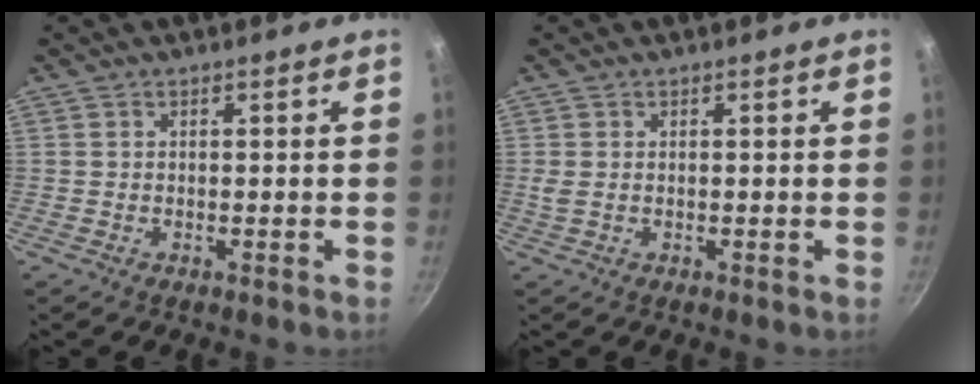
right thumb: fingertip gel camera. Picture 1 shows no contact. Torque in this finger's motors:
{"motor_torque": [-0.37, 0.37, 0.27, 0.10, 0.00]}